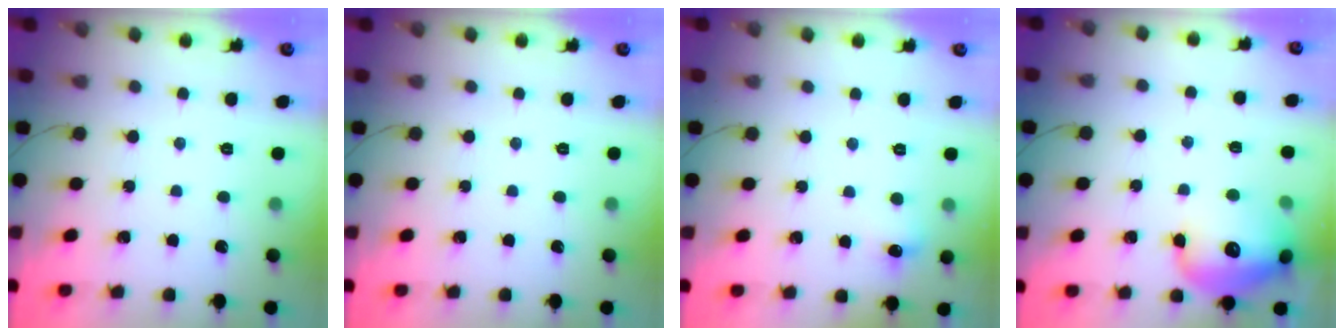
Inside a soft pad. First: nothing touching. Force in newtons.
{"total": 0.0}
{"total": 5.4, "press": 5.1, "slide": 1.7}
{"total": 17.7, "press": 17.6, "slide": 2.0}